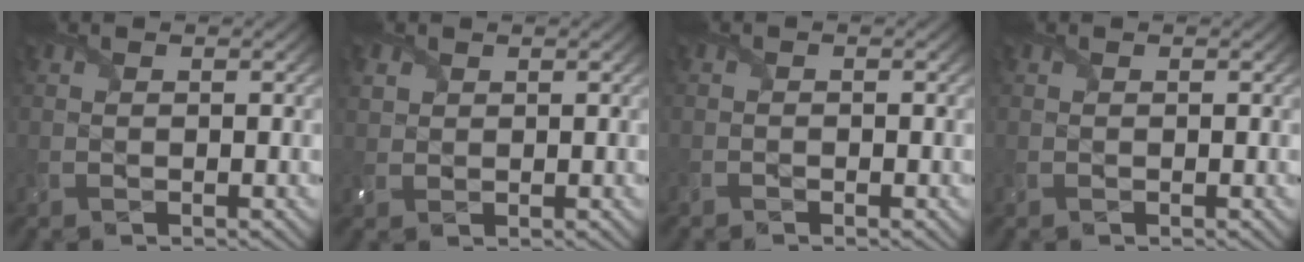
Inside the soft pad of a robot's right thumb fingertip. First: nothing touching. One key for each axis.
{"total": 1.7, "fx": 0.9, "fy": 1.3, "fz": 0.4, "tx": -0.016, "ty": 0.000, "tz": 0.020}
{"total": 0.6, "fx": -0.5, "fy": 0.2, "fz": 0.1, "tx": -0.002, "ty": -0.004, "tz": -0.009}
{"total": 0.0}